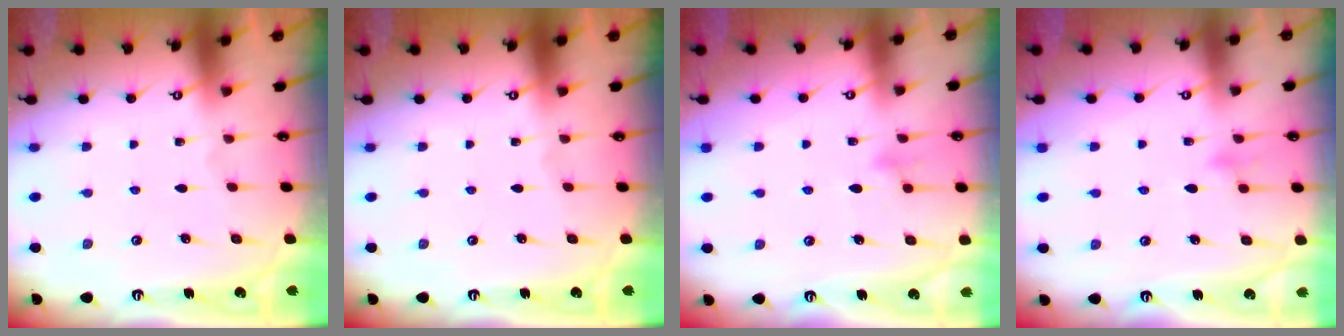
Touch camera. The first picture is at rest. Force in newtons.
{"total": 0.0}
{"total": 10.6, "press": 10.6, "slide": 0.5}
{"total": 9.1, "press": 9.0, "slide": 0.6}